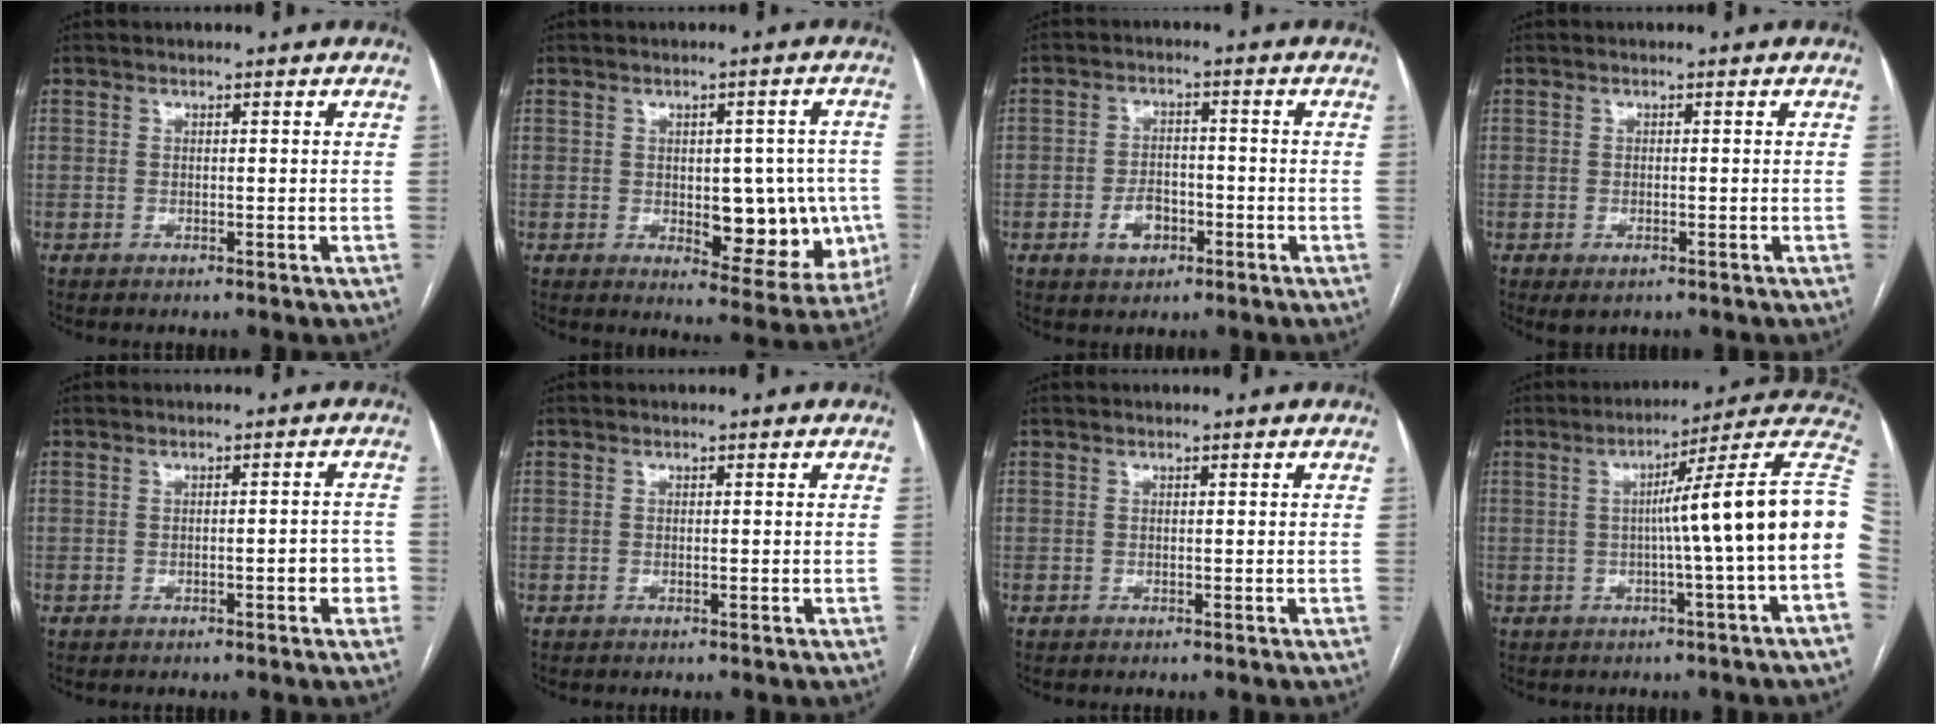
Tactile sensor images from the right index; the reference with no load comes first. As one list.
[{"total": 11.7, "force": [-1.5, 5.7, 10.2], "torque": [-0.111, 0.009, 0.000]}, {"total": 4.5, "force": [-1.9, 2.9, 2.8], "torque": [-0.052, 0.006, -0.028]}, {"total": 1.9, "force": [-0.9, 0.9, 1.4], "torque": [-0.027, -0.003, -0.004]}, {"total": 2.8, "force": [-1.1, 0.8, 2.5], "torque": [-0.025, 0.008, -0.013]}, {"total": 0.0}, {"total": 0.0}, {"total": 15.1, "force": [-0.4, -2.1, 14.9], "torque": [-0.187, 0.028, -0.014]}]